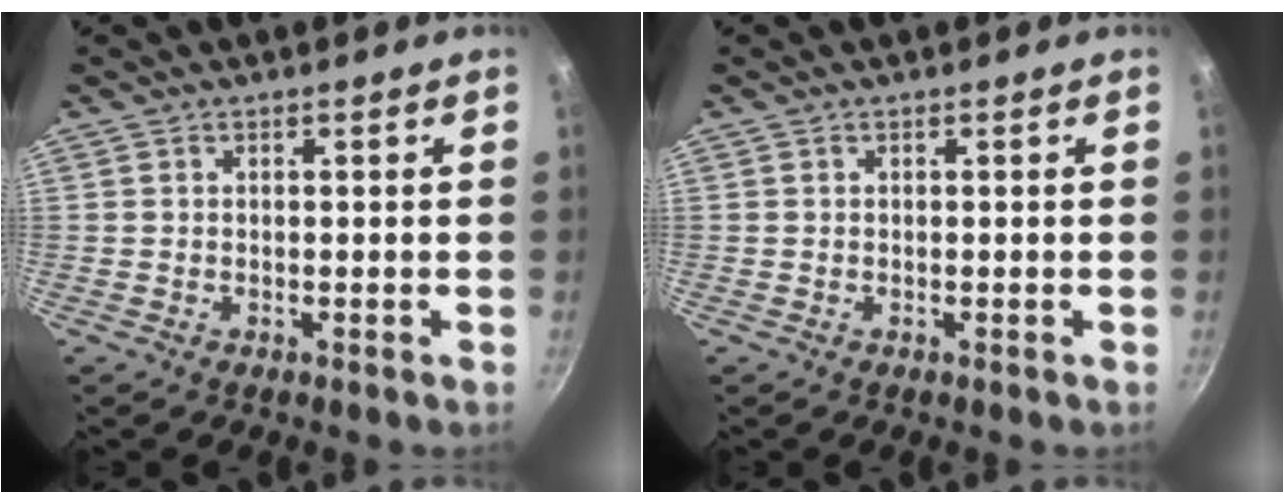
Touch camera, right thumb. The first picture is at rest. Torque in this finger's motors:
{"motor_torque": [-0.19, -0.19, 0.06, 0.05, 0.00]}